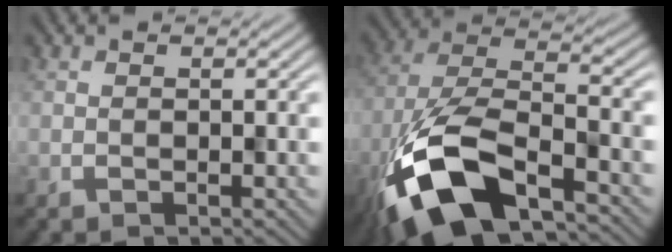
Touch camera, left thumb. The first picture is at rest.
{"total": 14.2, "force": [-8.4, 5.5, 10.0], "torque": [-0.212, -0.020, -0.158]}